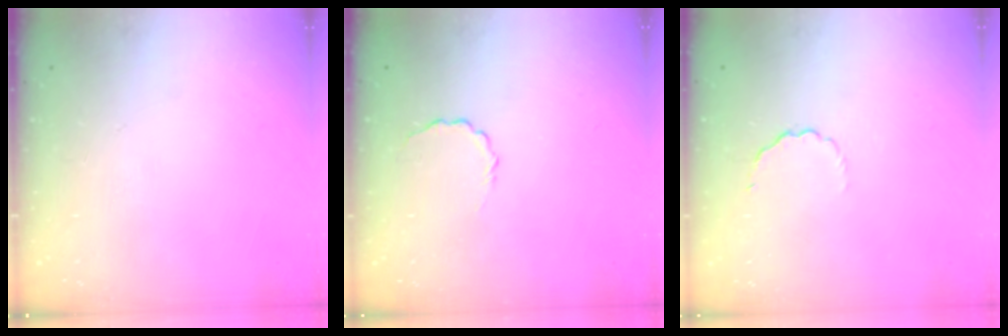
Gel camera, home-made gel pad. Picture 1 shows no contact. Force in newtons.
{"total": 2.9, "press": 2.7, "slide": 0.9}
{"total": 2.6, "press": 2.5, "slide": 0.8}